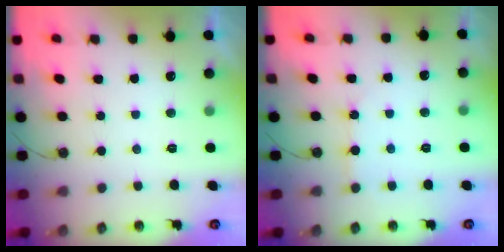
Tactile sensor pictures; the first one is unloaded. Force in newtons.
{"total": 3.7, "press": 3.7, "slide": 0.5}